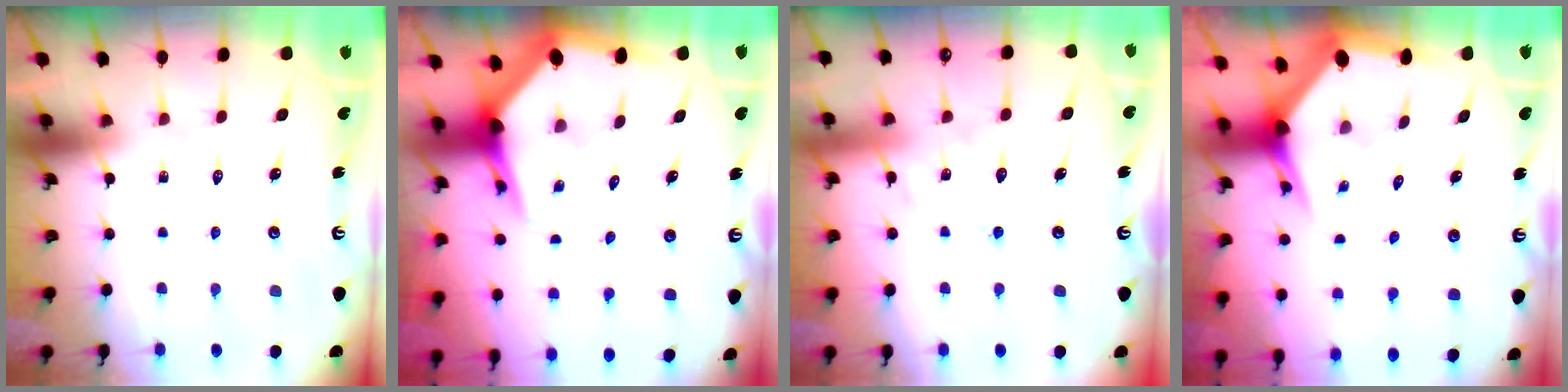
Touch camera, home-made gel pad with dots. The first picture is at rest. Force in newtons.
{"total": 6.0, "press": 5.9, "slide": 0.8}
{"total": 8.8, "press": 8.8, "slide": 0.9}
{"total": 4.1, "press": 4.0, "slide": 0.5}